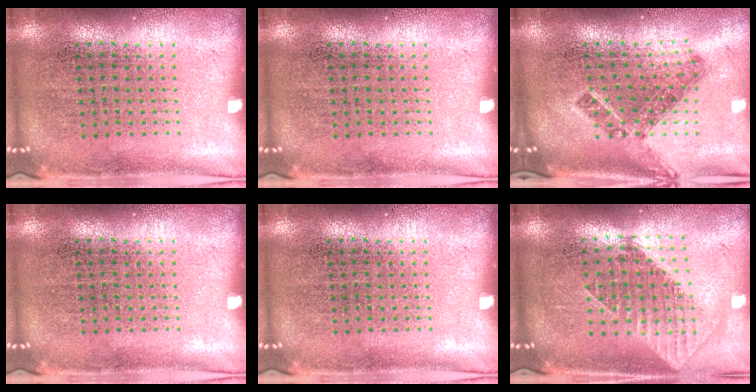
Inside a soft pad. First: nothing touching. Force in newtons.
{"total": 0.0}
{"total": 1.2, "press": 1.0, "slide": 0.8}
{"total": 0.0}
{"total": 0.0}
{"total": 1.8, "press": 1.5, "slide": 1.1}